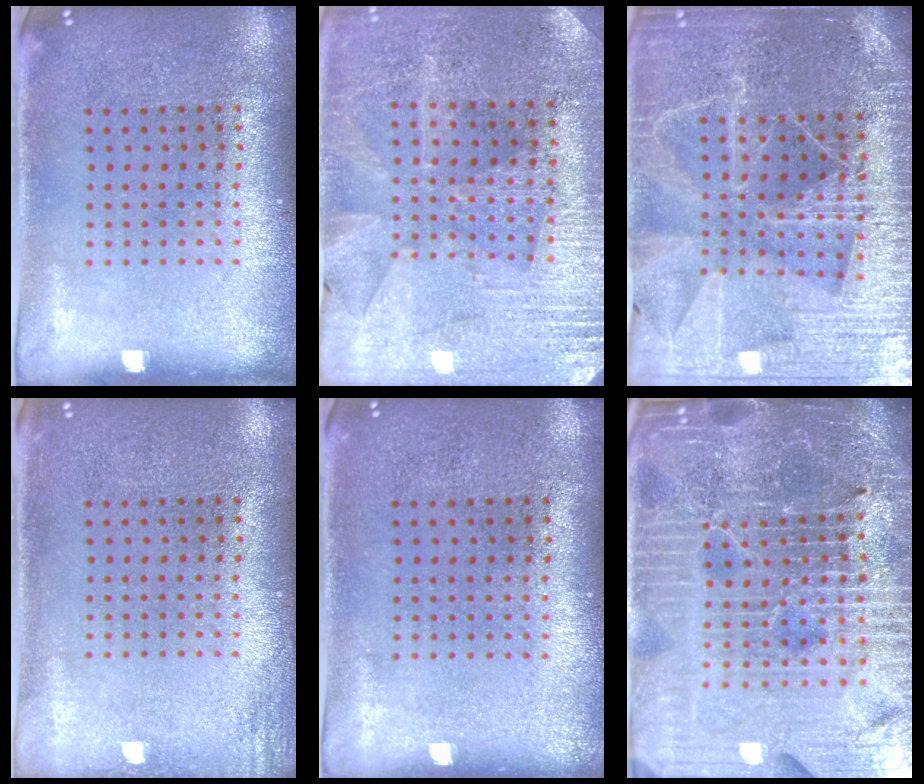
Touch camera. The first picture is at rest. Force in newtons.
{"total": 2.9, "press": 2.8, "slide": 0.5}
{"total": 4.7, "press": 4.3, "slide": 1.9}
{"total": 1.2, "press": 1.2, "slide": 0.1}
{"total": 0.0}
{"total": 6.7, "press": 5.9, "slide": 3.1}